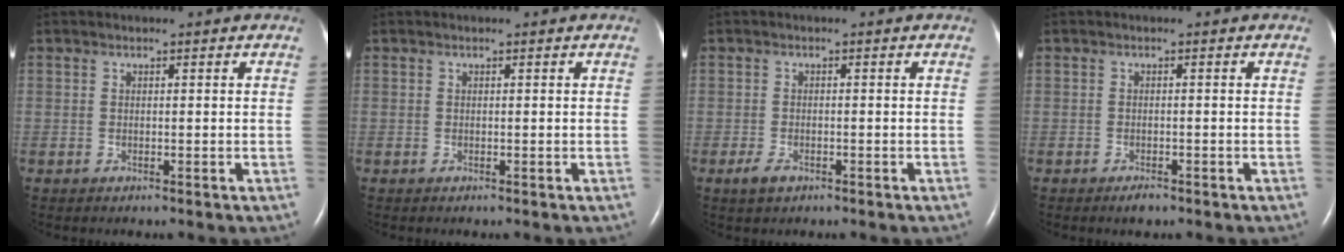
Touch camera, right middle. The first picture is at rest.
{"total": 0.0}
{"total": 2.1, "force": [-1.2, 1.0, 1.3], "torque": [-0.034, -0.002, -0.019]}
{"total": 1.4, "force": [-1.0, 0.5, 0.8], "torque": [-0.017, -0.001, -0.014]}